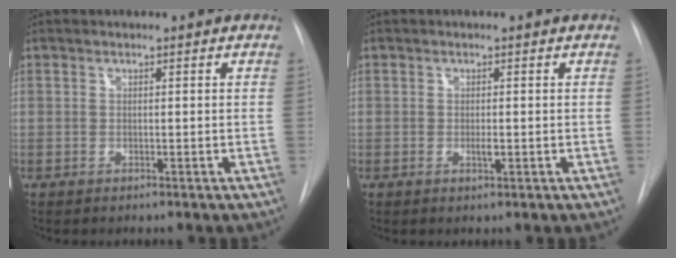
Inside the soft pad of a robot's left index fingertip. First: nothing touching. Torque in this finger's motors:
{"motor_torque": [0.21, 0.08, 0.04, 0.00]}